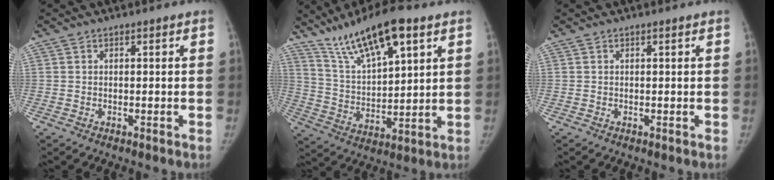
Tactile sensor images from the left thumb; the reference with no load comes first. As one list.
[{"total": 15.7, "force": [10.0, 4.6, 11.1], "torque": [-0.178, -0.035, 0.190]}, {"total": 0.0}]